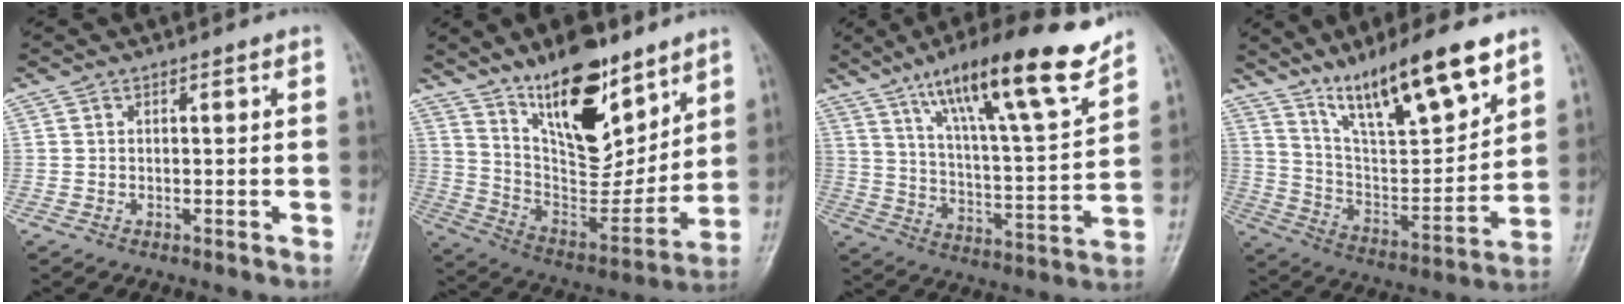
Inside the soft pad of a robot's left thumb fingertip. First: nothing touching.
{"total": 20.7, "force": [13.1, 8.9, 13.4], "torque": [-0.162, -0.084, 0.234]}
{"total": 21.1, "force": [14.4, 3.4, 15.1], "torque": [-0.217, -0.060, 0.238]}
{"total": 19.2, "force": [13.0, 4.4, 13.4], "torque": [-0.195, -0.063, 0.237]}